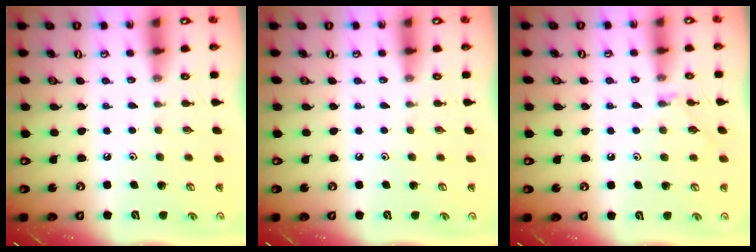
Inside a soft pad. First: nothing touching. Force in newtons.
{"total": 0.0}
{"total": 5.0, "press": 5.0, "slide": 0.7}